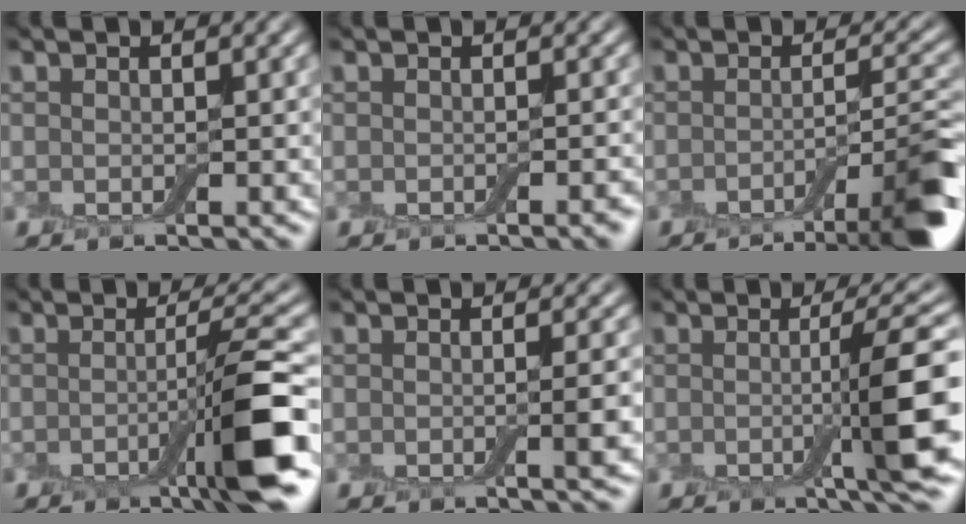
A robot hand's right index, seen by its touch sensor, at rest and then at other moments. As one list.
[{"total": 1.1, "force": [-0.6, 0.1, 0.9], "torque": [-0.012, 0.000, -0.008]}, {"total": 7.5, "force": [-3.9, 1.3, 6.2], "torque": [-0.074, 0.007, -0.060]}, {"total": 6.9, "force": [-1.9, 0.7, 6.6], "torque": [-0.096, 0.005, -0.038]}, {"total": 2.4, "force": [-0.4, 0.3, 2.4], "torque": [-0.031, -0.001, -0.007]}, {"total": 6.5, "force": [-0.6, 0.7, 6.4], "torque": [-0.093, 0.001, -0.008]}]